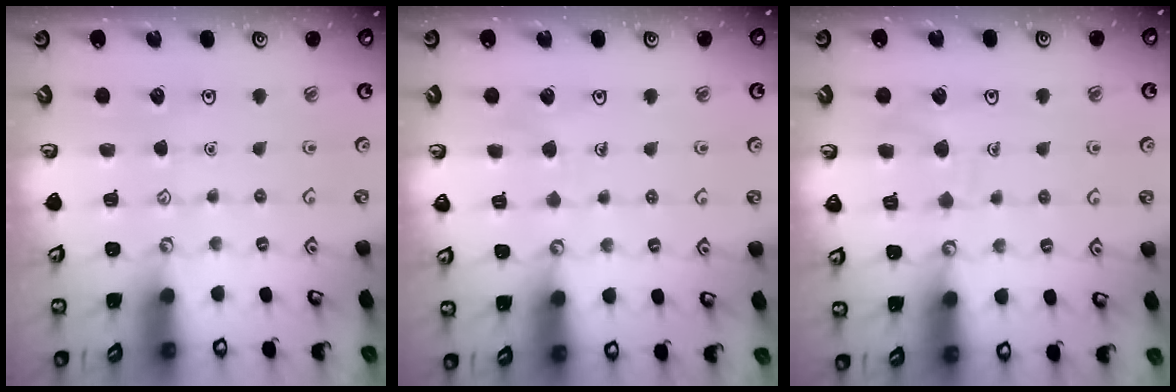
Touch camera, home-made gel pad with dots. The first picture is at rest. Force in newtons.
{"total": 3.6, "press": 3.6, "slide": 0.2}
{"total": 7.2, "press": 7.1, "slide": 0.7}